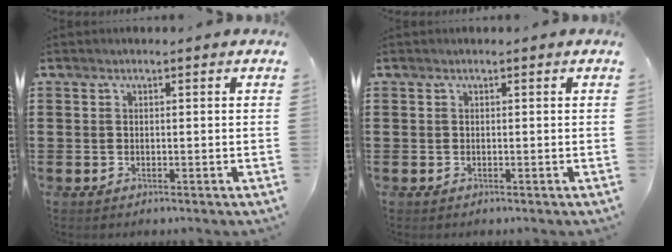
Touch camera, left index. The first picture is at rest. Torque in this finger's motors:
{"motor_torque": [-0.02, -0.02, 0.00, 0.00]}